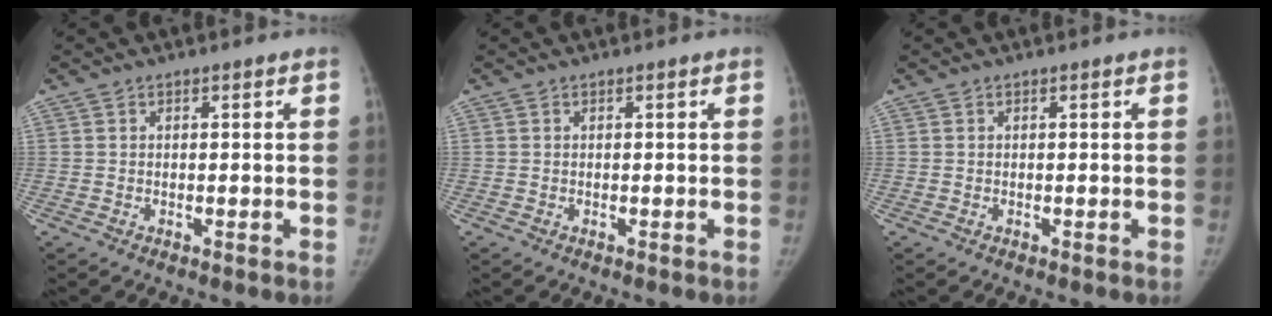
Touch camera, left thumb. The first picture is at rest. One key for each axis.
{"total": 0.0}
{"total": 0.0}